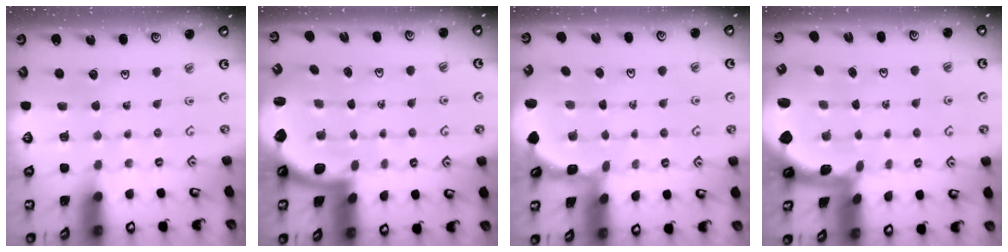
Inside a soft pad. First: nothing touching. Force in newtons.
{"total": 2.5, "press": 2.5, "slide": 0.4}
{"total": 2.1, "press": 2.1, "slide": 0.2}
{"total": 1.5, "press": 1.5, "slide": 0.4}